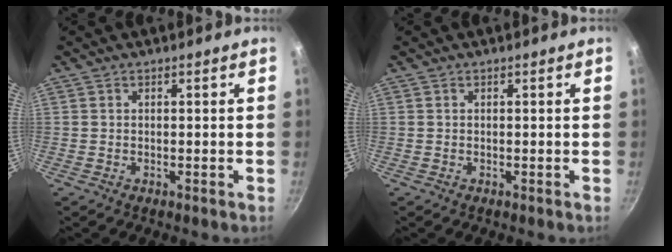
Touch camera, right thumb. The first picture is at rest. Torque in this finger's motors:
{"motor_torque": [-0.77, 0.09, 0.00, 0.00, 0.00]}